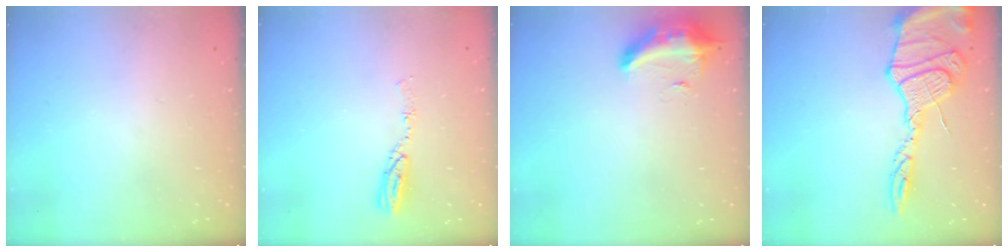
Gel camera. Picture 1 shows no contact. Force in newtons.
{"total": 4.9, "press": 4.9, "slide": 0.5}
{"total": 19.4, "press": 12.3, "slide": 14.9}
{"total": 19.5, "press": 19.4, "slide": 1.9}